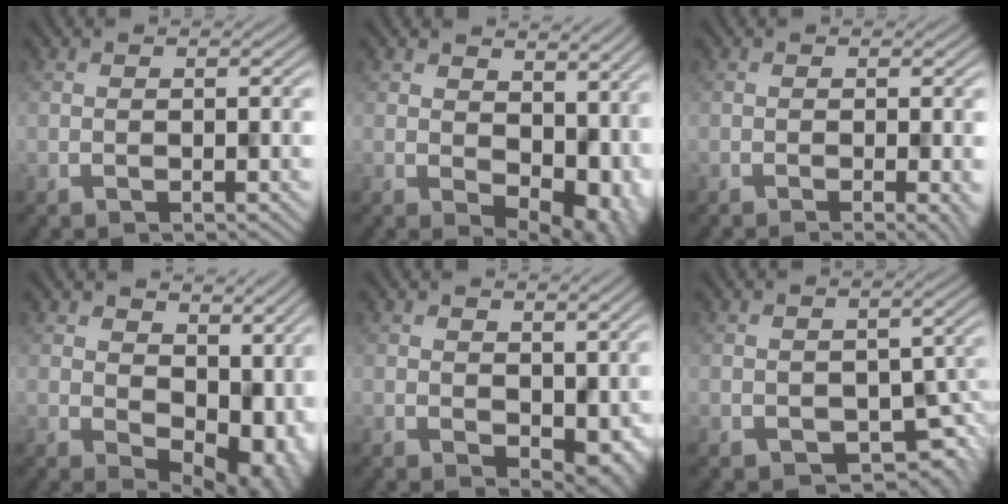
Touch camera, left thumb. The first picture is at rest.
{"total": 8.5, "force": [0.7, 5.8, 6.1], "torque": [-0.076, -0.029, 0.030]}
{"total": 2.6, "force": [-1.2, 0.5, 2.3], "torque": [-0.031, 0.001, -0.014]}
{"total": 10.4, "force": [1.9, 7.2, 7.3], "torque": [-0.089, -0.035, 0.054]}
{"total": 3.5, "force": [0.4, 2.6, 2.3], "torque": [-0.029, -0.023, 0.017]}
{"total": 4.4, "force": [-2.0, 3.1, 2.4], "torque": [-0.021, -0.016, -0.017]}